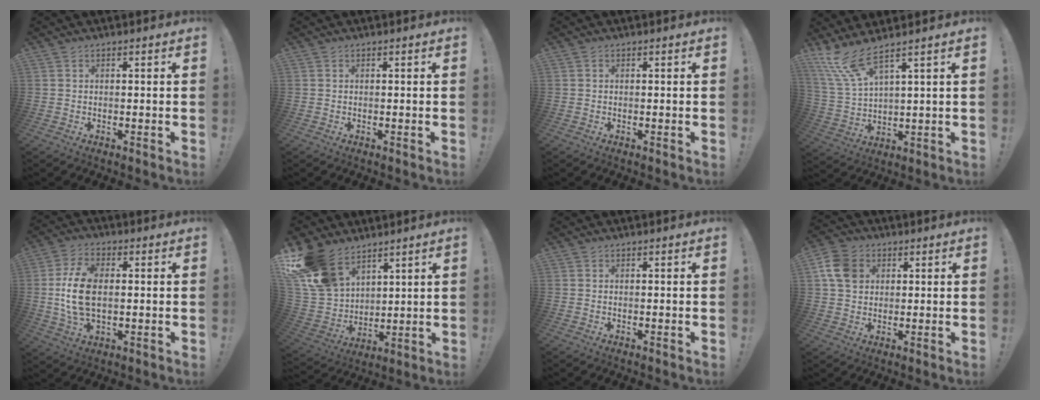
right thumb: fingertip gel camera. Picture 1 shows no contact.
{"total": 0.0}
{"total": 0.0}
{"total": 9.1, "force": [6.8, 1.6, 5.8], "torque": [-0.121, -0.033, 0.127]}
{"total": 13.3, "force": [0.2, 7.8, 10.7], "torque": [-0.221, 0.000, 0.006]}
{"total": 17.3, "force": [11.5, 10.4, 7.7], "torque": [-0.159, -0.068, 0.225]}
{"total": 0.0}
{"total": 10.2, "force": [3.2, 8.0, 5.5], "torque": [-0.099, -0.003, 0.064]}